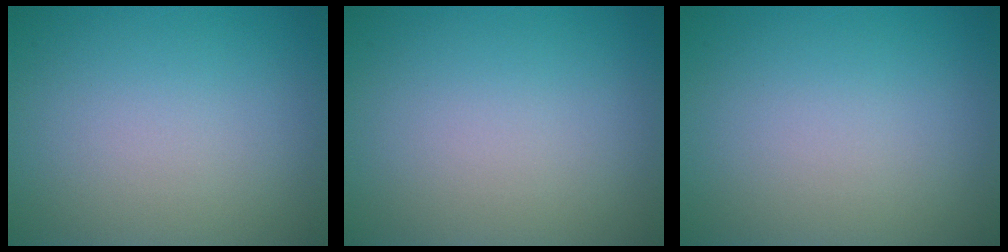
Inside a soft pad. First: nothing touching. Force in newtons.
{"total": 0.0}
{"total": 0.0}